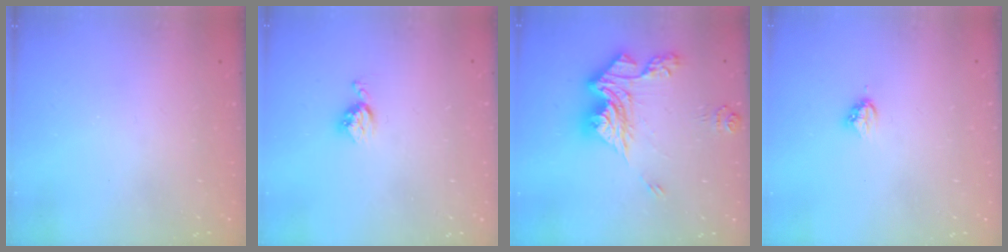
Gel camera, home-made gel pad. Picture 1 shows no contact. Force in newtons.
{"total": 4.2, "press": 4.2, "slide": 0.5}
{"total": 17.0, "press": 16.9, "slide": 1.7}
{"total": 3.8, "press": 3.8, "slide": 0.3}